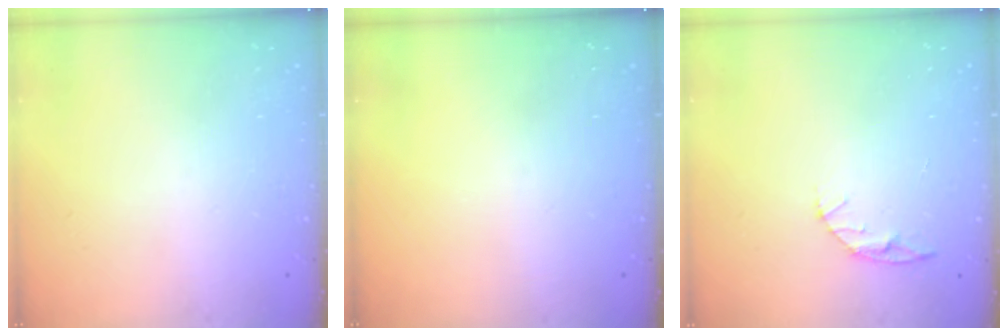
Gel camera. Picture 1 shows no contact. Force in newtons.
{"total": 0.0}
{"total": 5.0, "press": 5.0, "slide": 0.4}